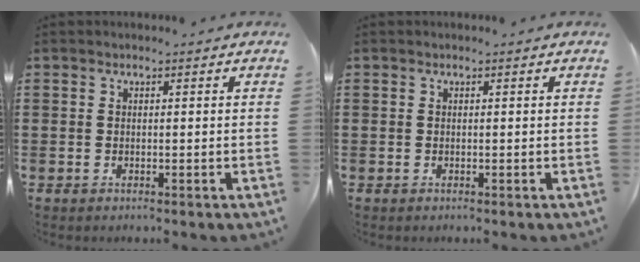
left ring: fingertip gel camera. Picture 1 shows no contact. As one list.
[{"total": 0.0}]